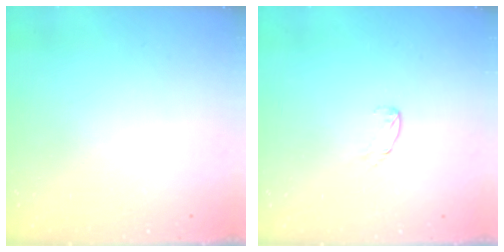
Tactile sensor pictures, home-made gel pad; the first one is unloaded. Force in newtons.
{"total": 3.8, "press": 3.7, "slide": 0.3}